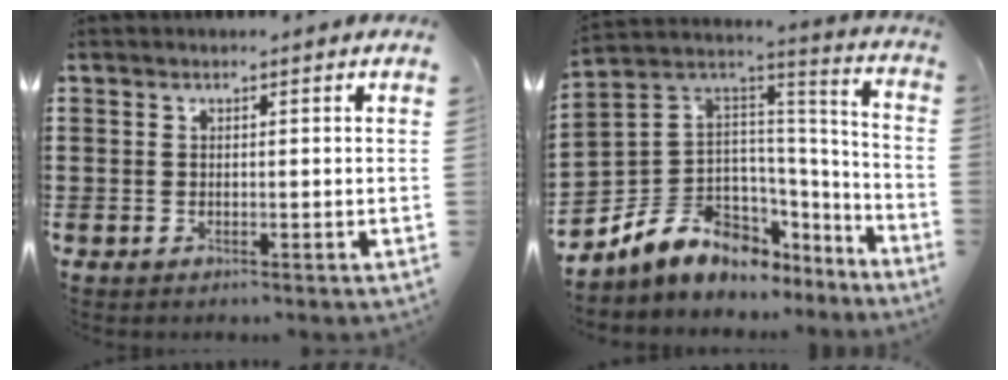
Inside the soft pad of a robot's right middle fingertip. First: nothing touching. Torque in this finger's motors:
{"motor_torque": [2.14, 0.00, 0.28, 0.20]}